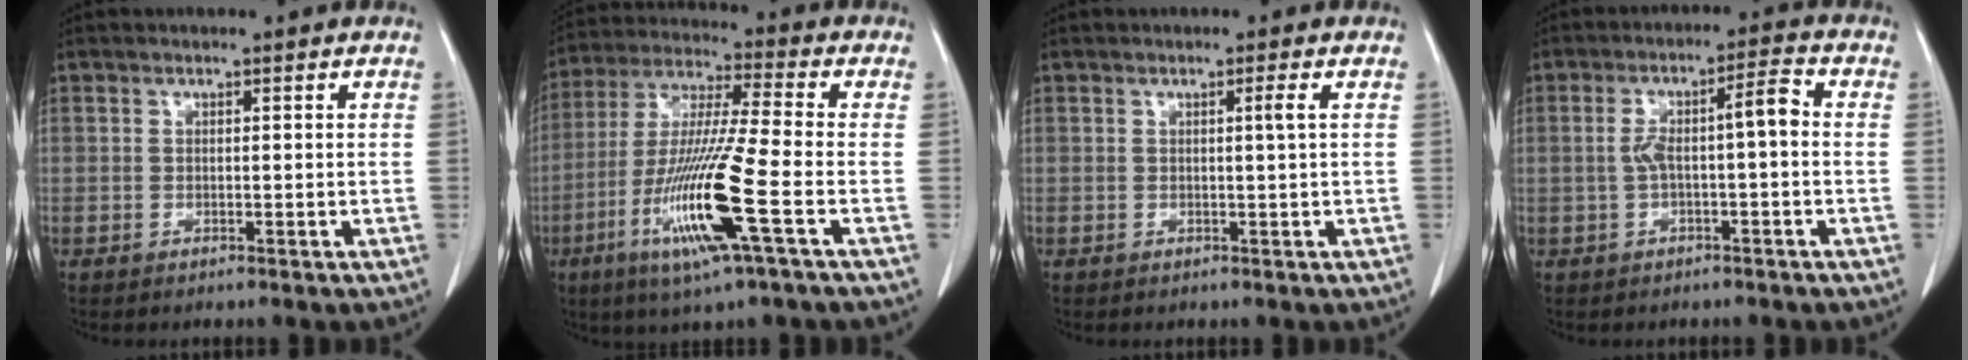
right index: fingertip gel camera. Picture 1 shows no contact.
{"total": 15.8, "force": [-5.8, -0.4, 14.7], "torque": [-0.304, -0.023, -0.114]}
{"total": 1.1, "force": [0.2, -0.5, 0.9], "torque": [-0.015, -0.001, 0.004]}
{"total": 5.7, "force": [-0.5, 0.7, 5.6], "torque": [-0.101, 0.029, -0.006]}